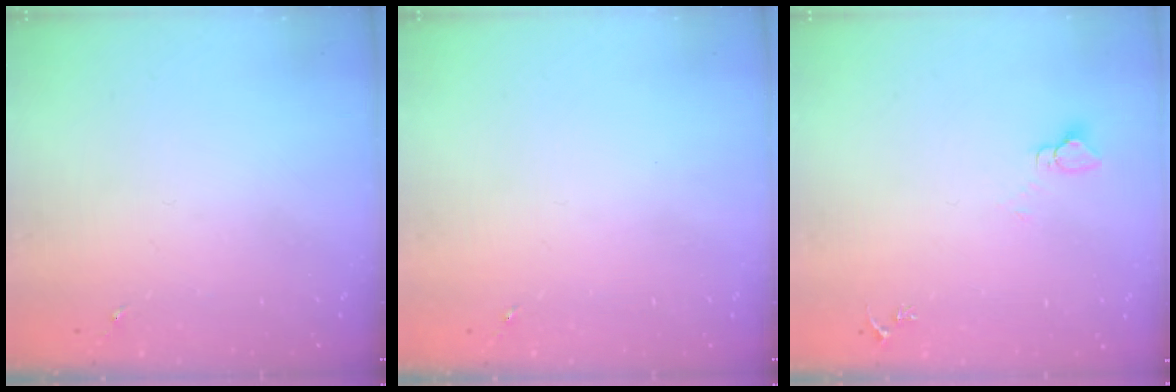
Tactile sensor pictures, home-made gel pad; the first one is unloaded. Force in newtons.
{"total": 0.0}
{"total": 2.7, "press": 2.7, "slide": 0.1}